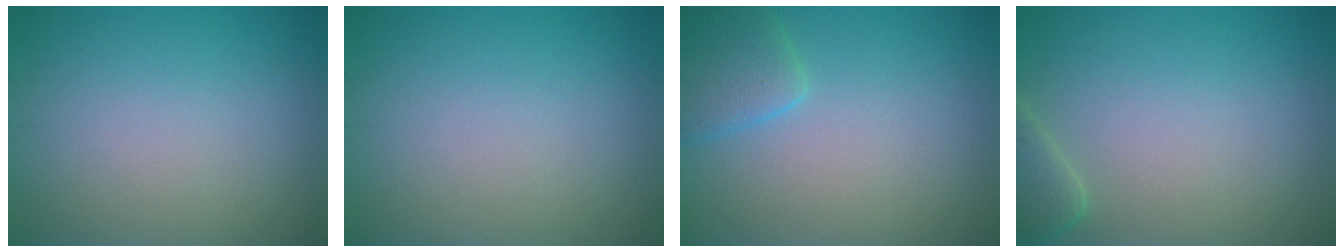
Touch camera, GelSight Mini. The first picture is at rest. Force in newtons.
{"total": 0.0}
{"total": 2.9, "press": 2.9, "slide": 0.2}
{"total": 2.3, "press": 2.3, "slide": 0.3}